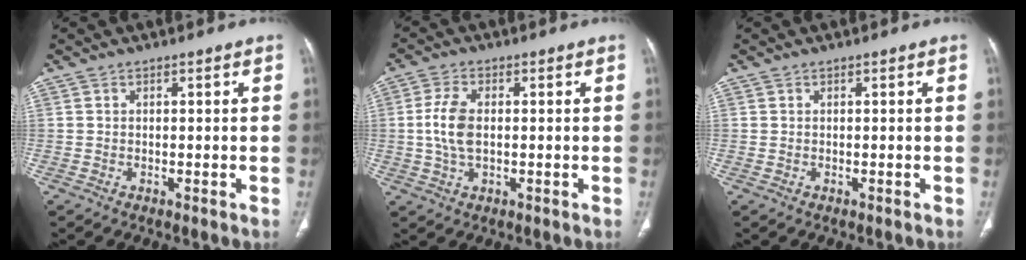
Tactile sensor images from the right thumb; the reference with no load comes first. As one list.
[{"total": 6.6, "force": [0.0, 3.7, 5.5], "torque": [-0.118, 0.005, -0.003]}, {"total": 0.0}]